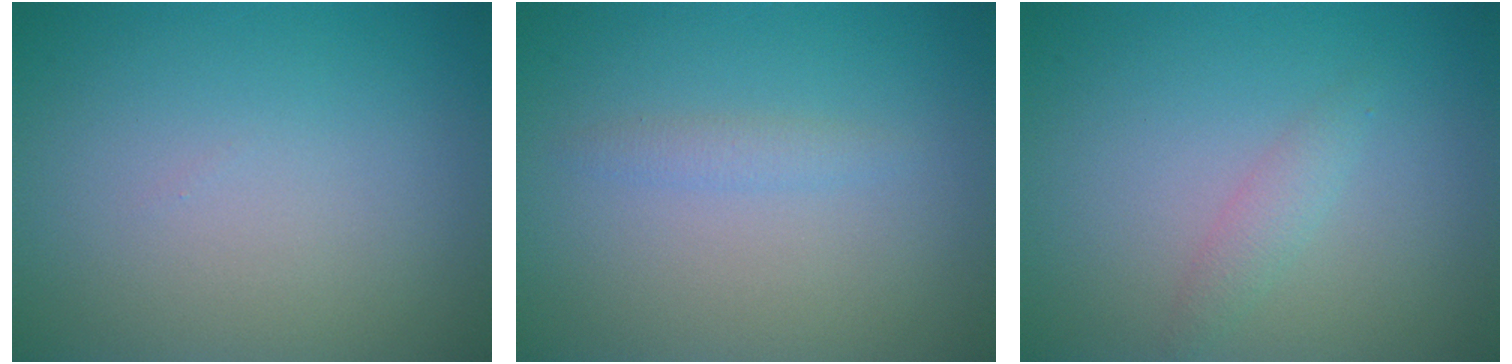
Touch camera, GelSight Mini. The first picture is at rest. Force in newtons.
{"total": 1.0, "press": 1.0, "slide": 0.0}
{"total": 1.3, "press": 1.3, "slide": 0.1}